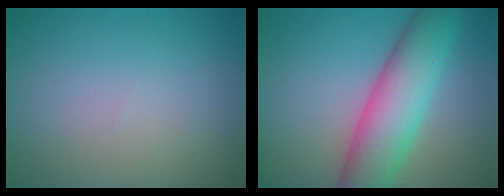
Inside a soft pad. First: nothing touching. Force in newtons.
{"total": 8.5, "press": 8.5, "slide": 0.1}